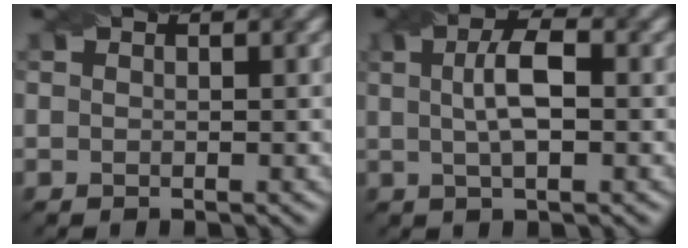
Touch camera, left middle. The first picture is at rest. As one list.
[{"total": 4.0, "force": [0.4, 1.2, 3.7], "torque": [-0.071, 0.009, 0.007]}]